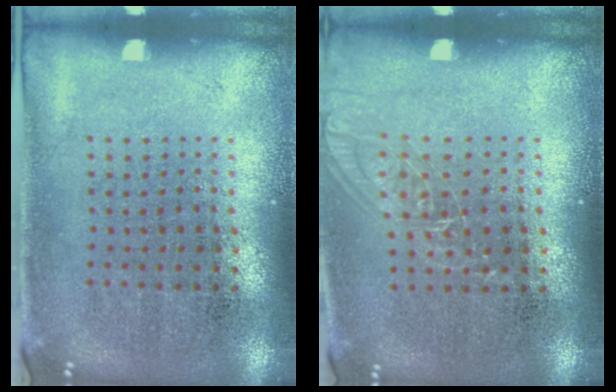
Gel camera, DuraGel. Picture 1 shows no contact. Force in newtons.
{"total": 1.1, "press": 1.1, "slide": 0.2}